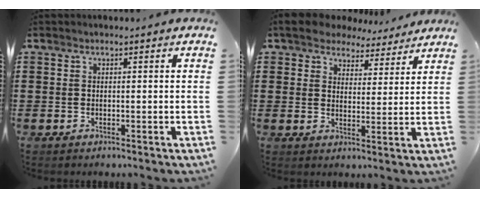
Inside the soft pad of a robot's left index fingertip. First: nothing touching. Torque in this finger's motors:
{"motor_torque": [2.14, 0.00, -0.02, -0.09]}